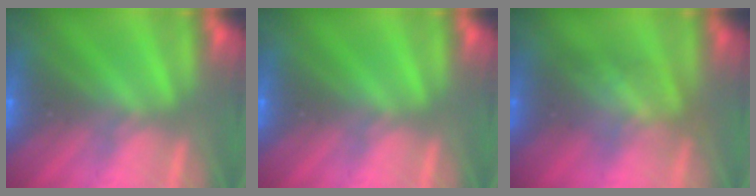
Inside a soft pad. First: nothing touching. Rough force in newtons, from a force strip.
{"total": 0.0}
{"total": 3.2}